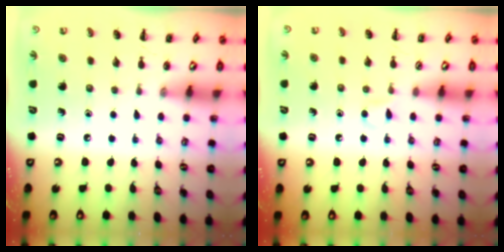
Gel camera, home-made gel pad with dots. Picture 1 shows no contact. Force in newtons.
{"total": 2.9, "press": 2.7, "slide": 0.9}